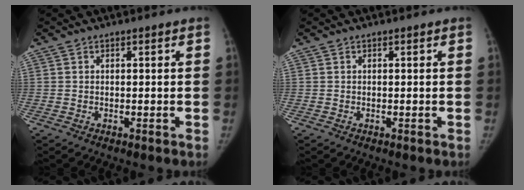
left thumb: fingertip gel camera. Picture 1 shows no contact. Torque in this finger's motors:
{"motor_torque": [-0.01, 0.01, 0.13, -0.14, 0.01]}